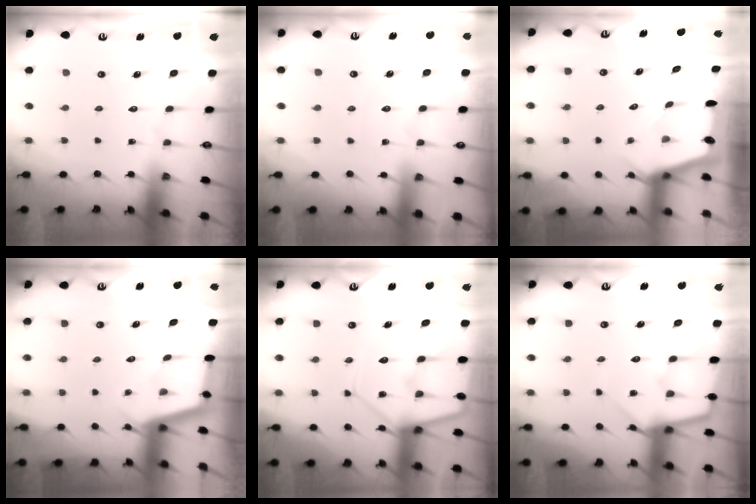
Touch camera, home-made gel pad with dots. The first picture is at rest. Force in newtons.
{"total": 1.7, "press": 1.6, "slide": 0.3}
{"total": 2.5, "press": 2.5, "slide": 0.3}
{"total": 2.5, "press": 2.5, "slide": 0.1}
{"total": 10.9, "press": 10.8, "slide": 1.3}
{"total": 7.7, "press": 7.7, "slide": 0.7}